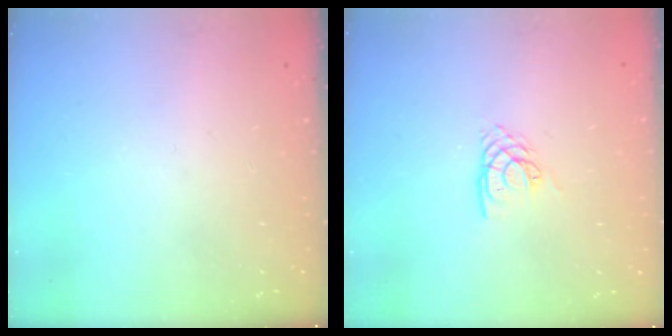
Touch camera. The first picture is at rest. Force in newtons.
{"total": 3.4, "press": 3.4, "slide": 0.2}